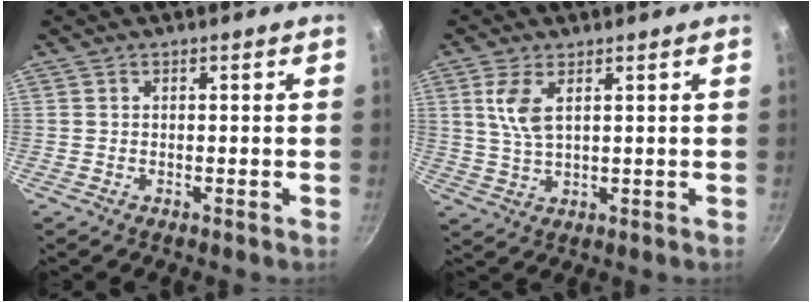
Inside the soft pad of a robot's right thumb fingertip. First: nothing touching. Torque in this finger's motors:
{"motor_torque": [0.22, 0.26, 0.55, 0.76, 0.05]}